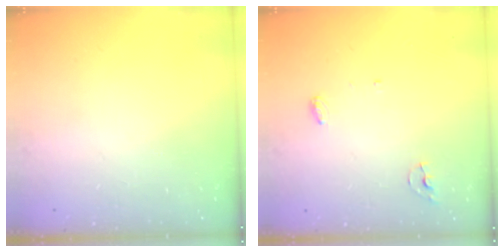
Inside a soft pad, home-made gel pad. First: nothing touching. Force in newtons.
{"total": 3.8, "press": 3.8, "slide": 0.3}